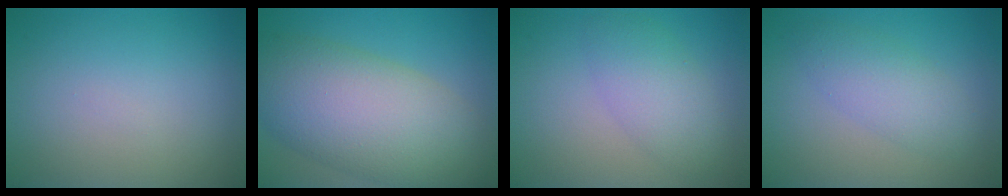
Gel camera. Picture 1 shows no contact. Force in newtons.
{"total": 11.6, "press": 11.6, "slide": 0.5}
{"total": 3.9, "press": 3.9, "slide": 0.2}
{"total": 2.3, "press": 2.3, "slide": 0.2}